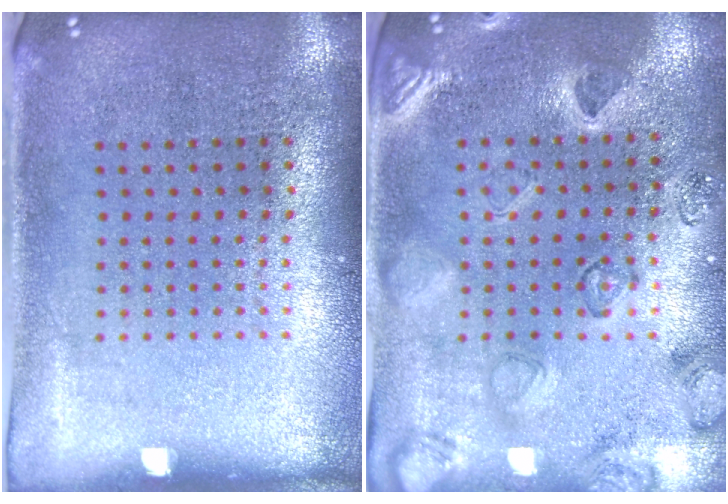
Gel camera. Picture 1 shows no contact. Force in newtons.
{"total": 2.3, "press": 2.0, "slide": 1.0}